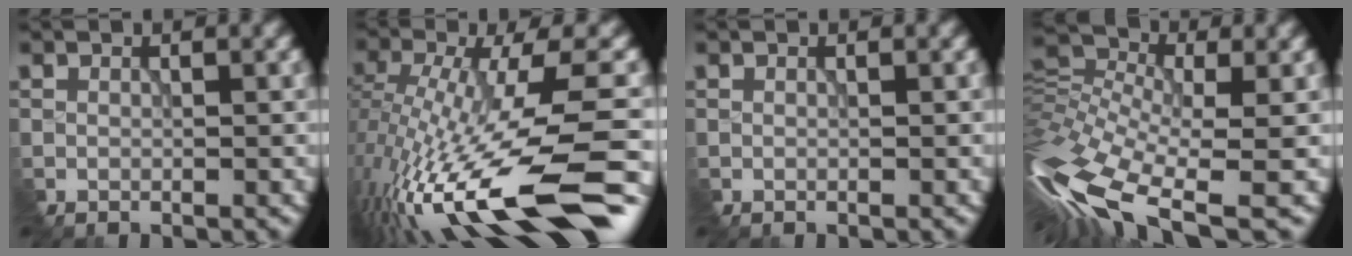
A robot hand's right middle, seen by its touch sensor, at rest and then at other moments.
{"total": 15.4, "force": [-6.5, 4.1, 13.4], "torque": [-0.255, -0.015, -0.104]}
{"total": 0.0}
{"total": 14.4, "force": [-7.2, 6.6, 10.5], "torque": [-0.257, -0.005, -0.133]}